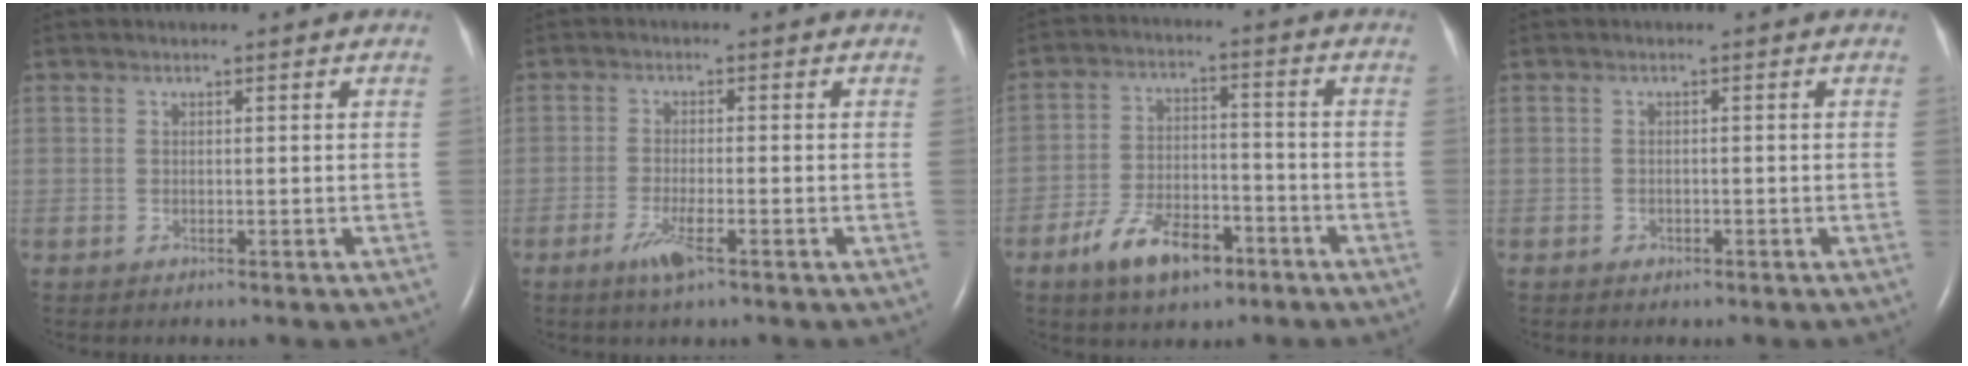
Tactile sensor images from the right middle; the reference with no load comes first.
{"total": 3.7, "force": [-2.1, 0.4, 3.0], "torque": [-0.069, -0.008, -0.040]}
{"total": 9.6, "force": [-5.8, 4.5, 6.1], "torque": [-0.120, 0.005, -0.096]}
{"total": 0.7, "force": [-0.4, 0.6, 0.2], "torque": [-0.006, 0.003, -0.004]}